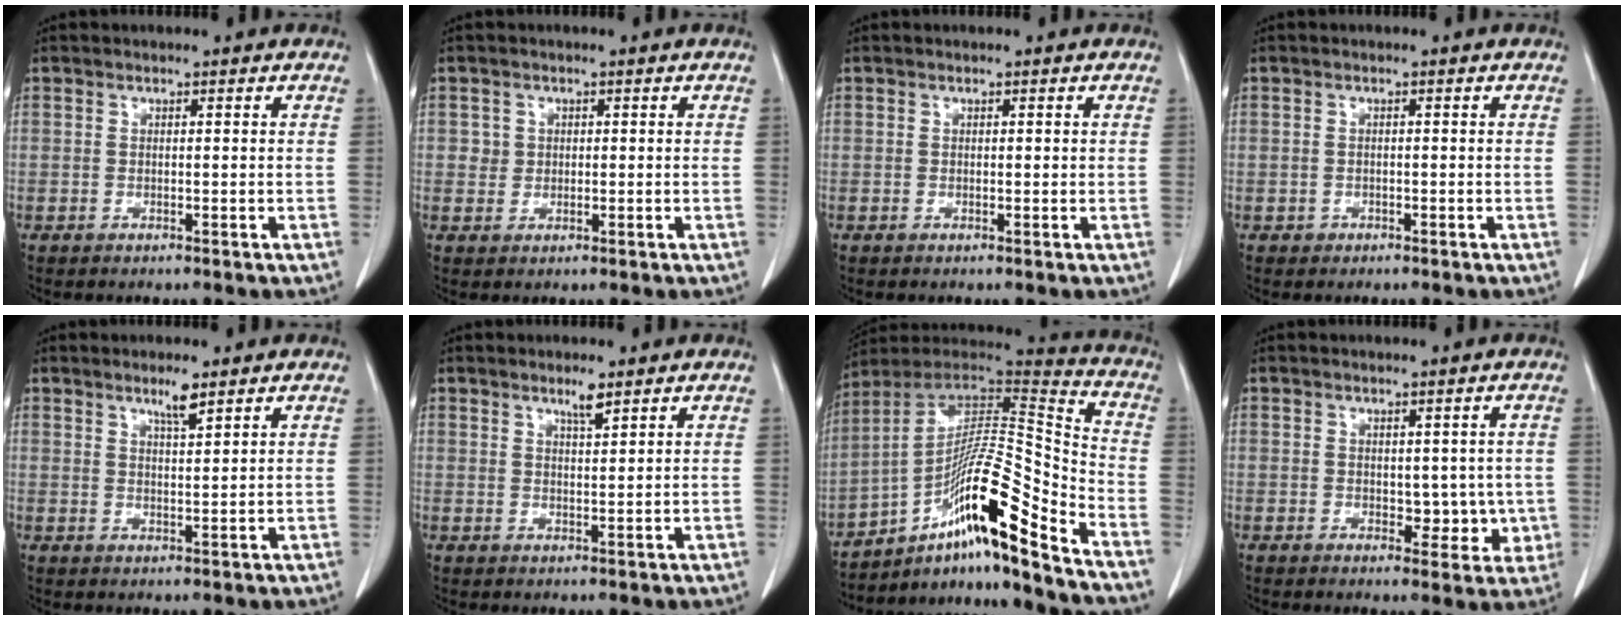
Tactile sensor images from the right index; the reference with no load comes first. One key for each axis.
{"total": 1.9, "fx": 0.5, "fy": 1.9, "fz": 0.2, "tx": 0.005, "ty": 0.001, "tz": 0.005}
{"total": 0.0}
{"total": 1.0, "fx": -0.5, "fy": 0.9, "fz": -0.1, "tx": -0.001, "ty": 0.005, "tz": -0.009}
{"total": 2.9, "fx": 2.2, "fy": 0.1, "fz": 2.0, "tx": -0.038, "ty": -0.003, "tz": 0.039}
{"total": 2.4, "fx": 1.8, "fy": 0.1, "fz": 1.6, "tx": -0.031, "ty": -0.002, "tz": 0.033}
{"total": 18.8, "fx": -11.3, "fy": 0.5, "fz": 15.0, "tx": -0.264, "ty": 0.015, "tz": -0.192}
{"total": 2.9, "fx": 0.1, "fy": 2.0, "fz": 2.1, "tx": -0.015, "ty": -0.003, "tz": 0.007}